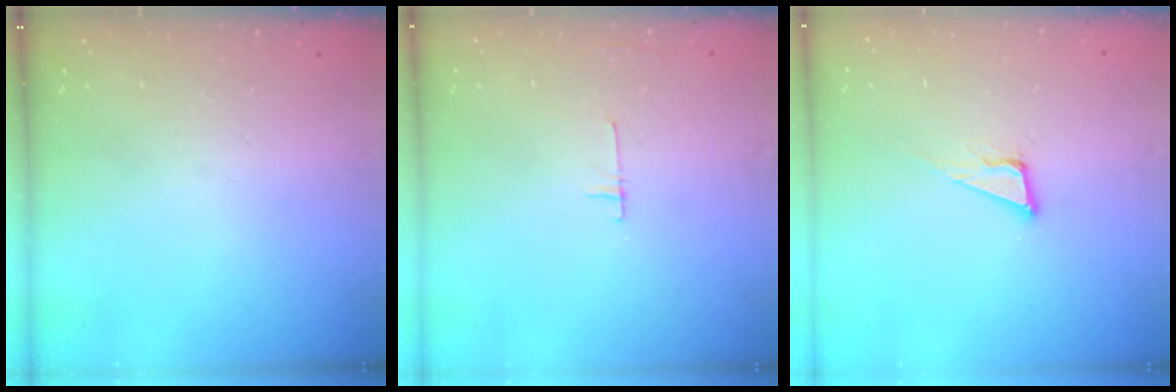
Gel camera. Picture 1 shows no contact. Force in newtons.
{"total": 4.5, "press": 4.5, "slide": 0.4}
{"total": 7.0, "press": 6.4, "slide": 2.8}